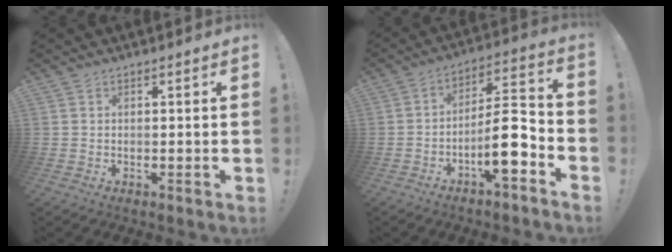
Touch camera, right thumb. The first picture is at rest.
{"total": 12.8, "force": [-5.5, 3.5, 11.0], "torque": [-0.183, 0.029, -0.089]}